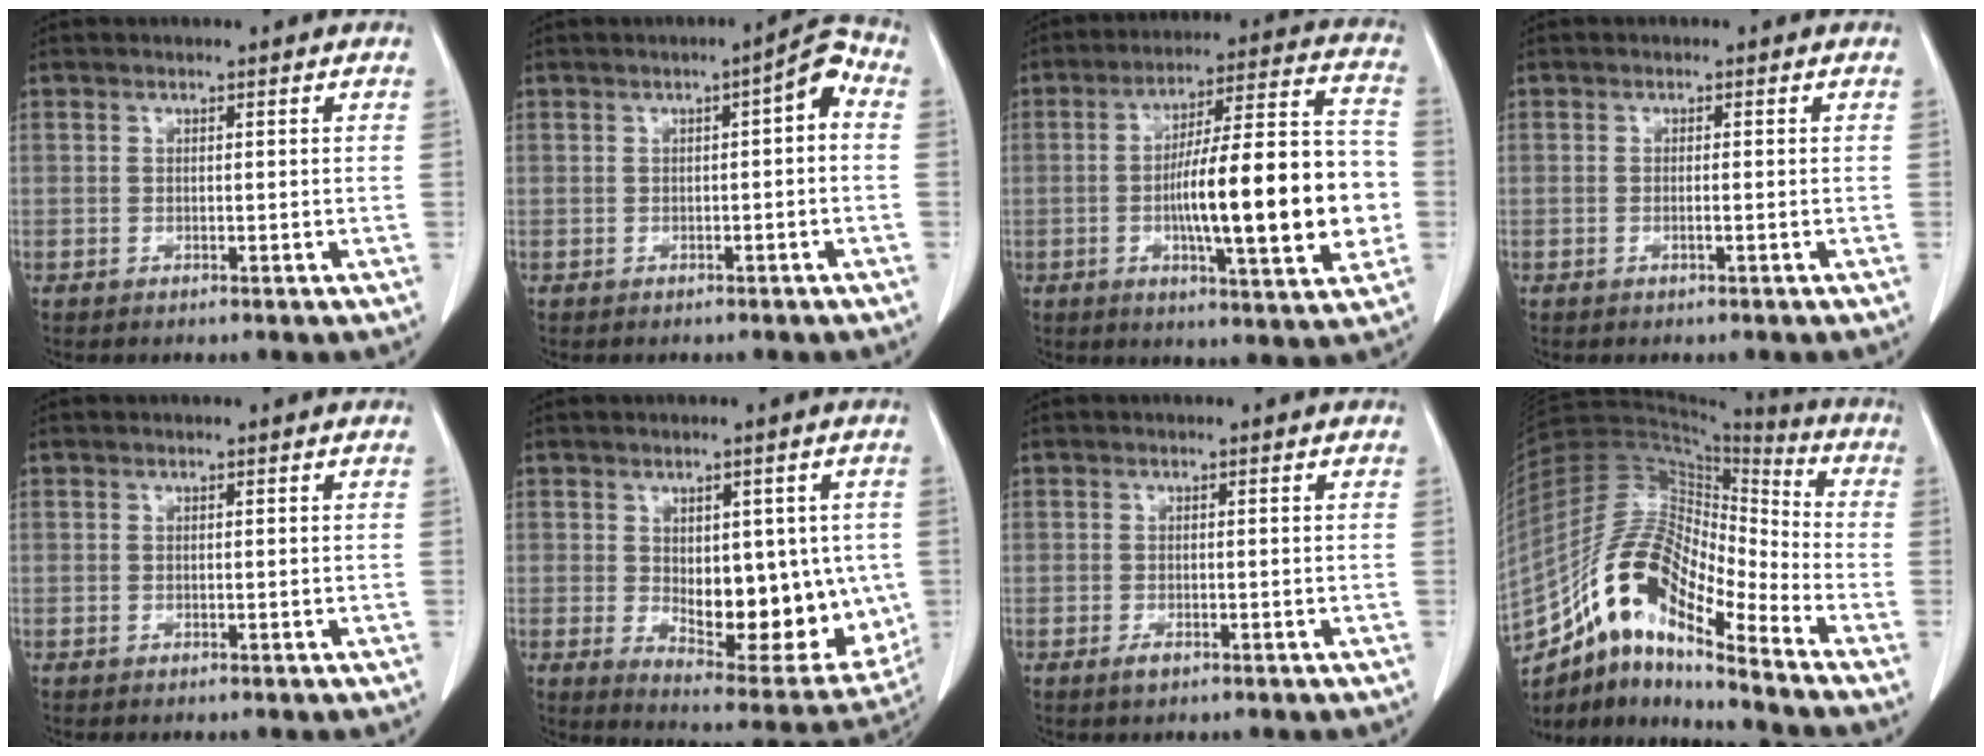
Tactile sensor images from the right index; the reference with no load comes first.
{"total": 4.4, "force": [0.6, 0.9, 4.3], "torque": [-0.053, 0.017, 0.002]}
{"total": 20.7, "force": [-2.8, 3.1, 20.2], "torque": [-0.292, 0.020, -0.041]}
{"total": 0.9, "force": [-0.2, 0.0, 0.9], "torque": [-0.017, -0.002, -0.003]}
{"total": 0.0}
{"total": 17.0, "force": [-0.8, 8.0, 15.0], "torque": [-0.203, -0.011, 0.015]}
{"total": 1.3, "force": [-0.6, 0.6, 1.0], "torque": [-0.015, -0.001, -0.006]}
{"total": 16.5, "force": [-11.0, 4.3, 11.5], "torque": [-0.219, 0.038, -0.197]}